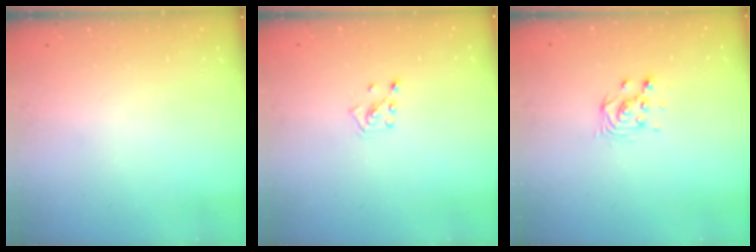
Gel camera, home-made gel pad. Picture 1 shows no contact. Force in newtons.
{"total": 2.8, "press": 2.8, "slide": 0.2}
{"total": 4.0, "press": 4.0, "slide": 0.2}